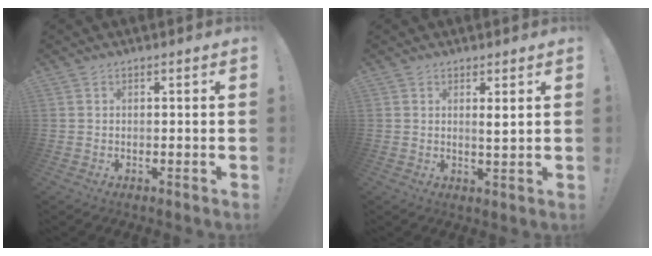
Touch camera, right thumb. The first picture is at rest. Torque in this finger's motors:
{"motor_torque": [-0.21, 0.16, 0.31, 0.03, 0.00]}